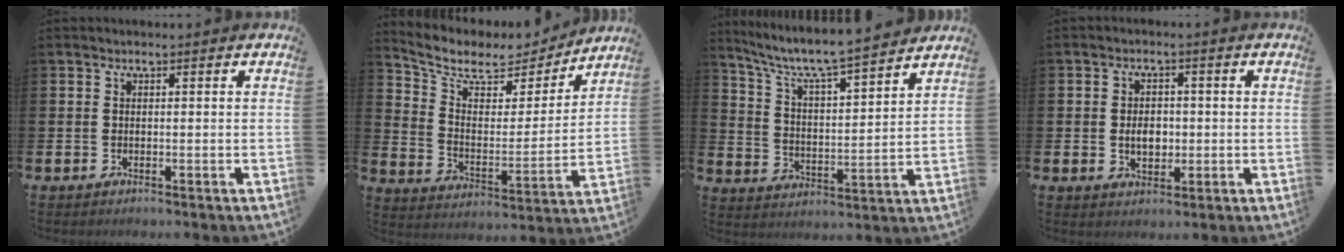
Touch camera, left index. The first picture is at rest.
{"total": 7.6, "force": [6.6, 3.1, 2.0], "torque": [-0.084, -0.047, 0.111]}
{"total": 7.8, "force": [7.2, 0.5, 2.9], "torque": [-0.089, -0.055, 0.121]}
{"total": 3.7, "force": [-0.2, 2.6, 2.6], "torque": [-0.036, 0.002, -0.010]}